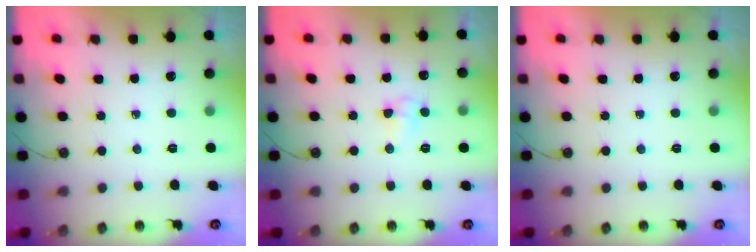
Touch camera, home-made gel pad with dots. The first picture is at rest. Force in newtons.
{"total": 4.4, "press": 4.4, "slide": 0.5}
{"total": 0.0}